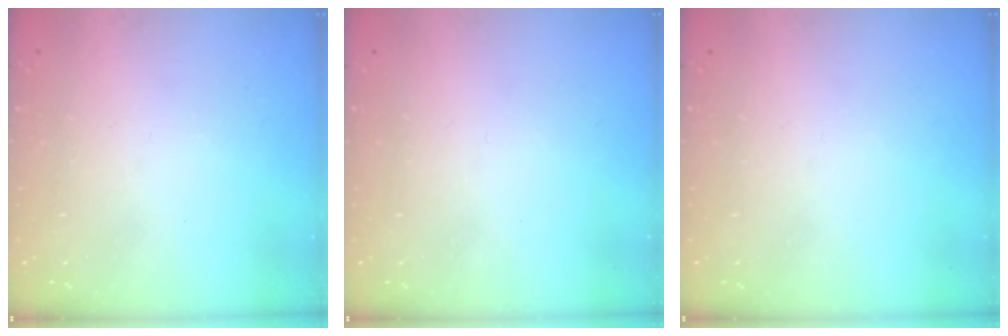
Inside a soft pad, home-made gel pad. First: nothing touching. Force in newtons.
{"total": 0.0}
{"total": 0.0}